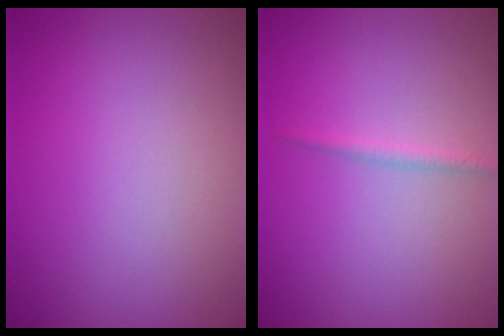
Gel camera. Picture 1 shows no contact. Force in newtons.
{"total": 0.8, "press": 0.8, "slide": 0.1}